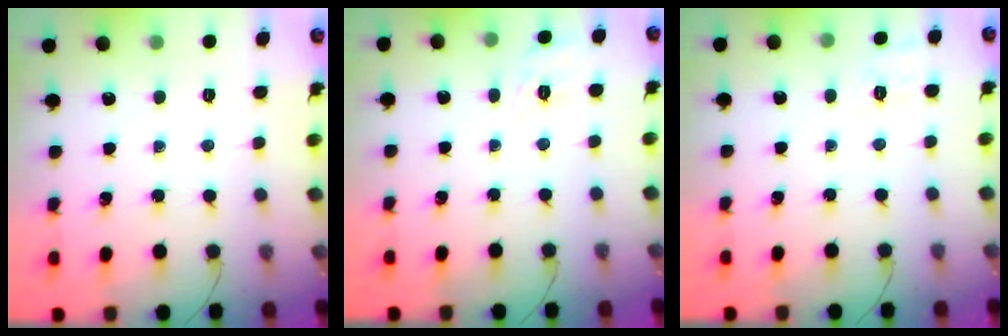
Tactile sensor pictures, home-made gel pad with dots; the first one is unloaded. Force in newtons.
{"total": 2.2, "press": 1.2, "slide": 1.8}
{"total": 2.8, "press": 2.0, "slide": 2.0}